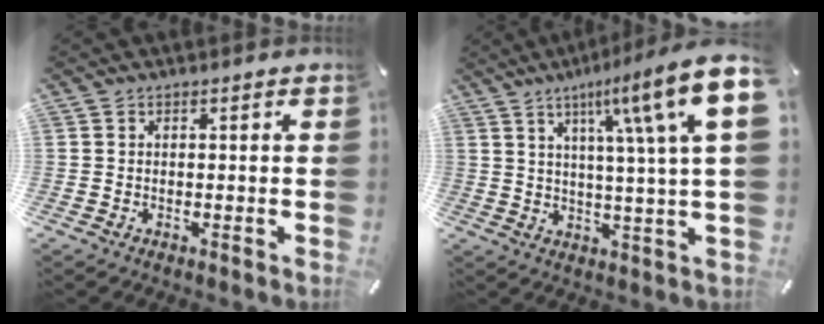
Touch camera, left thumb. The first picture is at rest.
{"total": 18.2, "force": [7.1, 3.0, 16.5], "torque": [-0.252, -0.033, 0.094]}